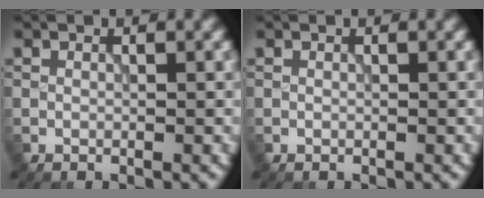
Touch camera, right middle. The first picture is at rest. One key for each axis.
{"total": 0.0}